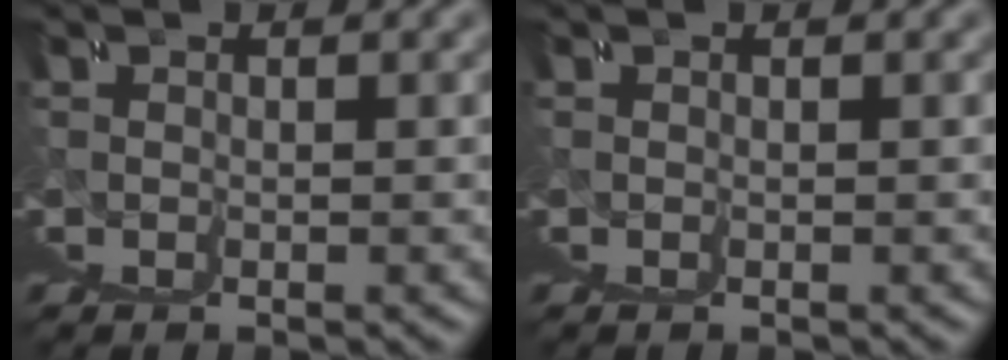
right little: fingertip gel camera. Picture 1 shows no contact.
{"total": 0.0}